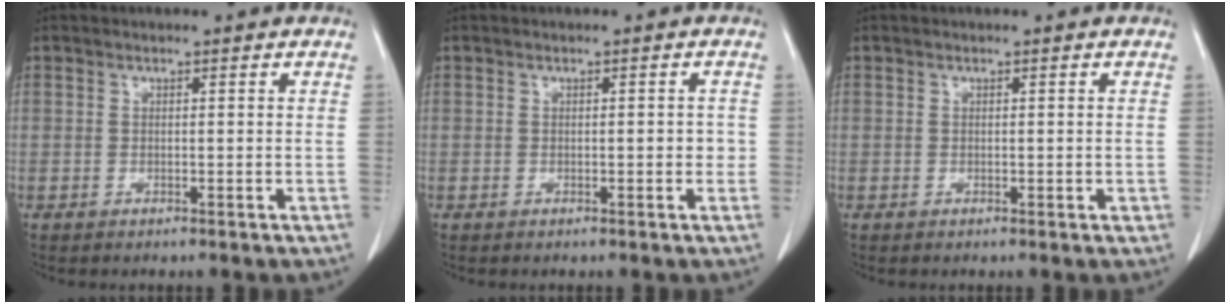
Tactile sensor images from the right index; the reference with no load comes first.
{"total": 1.5, "force": [-0.2, 0.7, 1.3], "torque": [-0.015, 0.002, -0.002]}
{"total": 1.0, "force": [-0.2, 0.4, 0.9], "torque": [-0.012, 0.000, 0.002]}